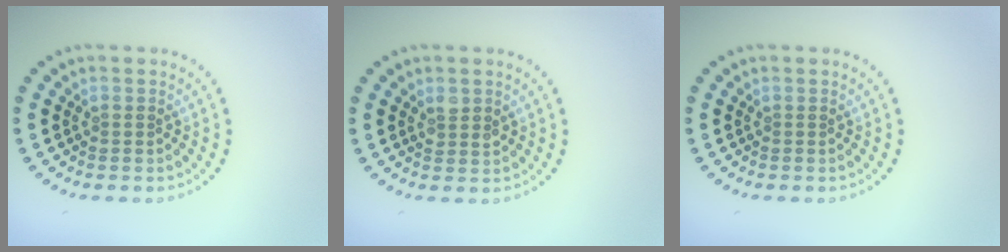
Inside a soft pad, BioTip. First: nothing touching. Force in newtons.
{"total": 1.4, "press": 1.3, "slide": 0.5}
{"total": 0.0}